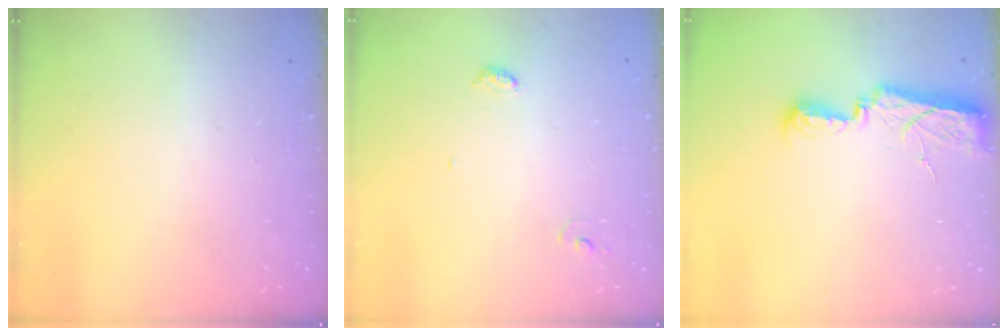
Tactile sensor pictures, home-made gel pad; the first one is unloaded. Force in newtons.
{"total": 4.0, "press": 4.0, "slide": 0.3}
{"total": 10.7, "press": 9.0, "slide": 5.8}